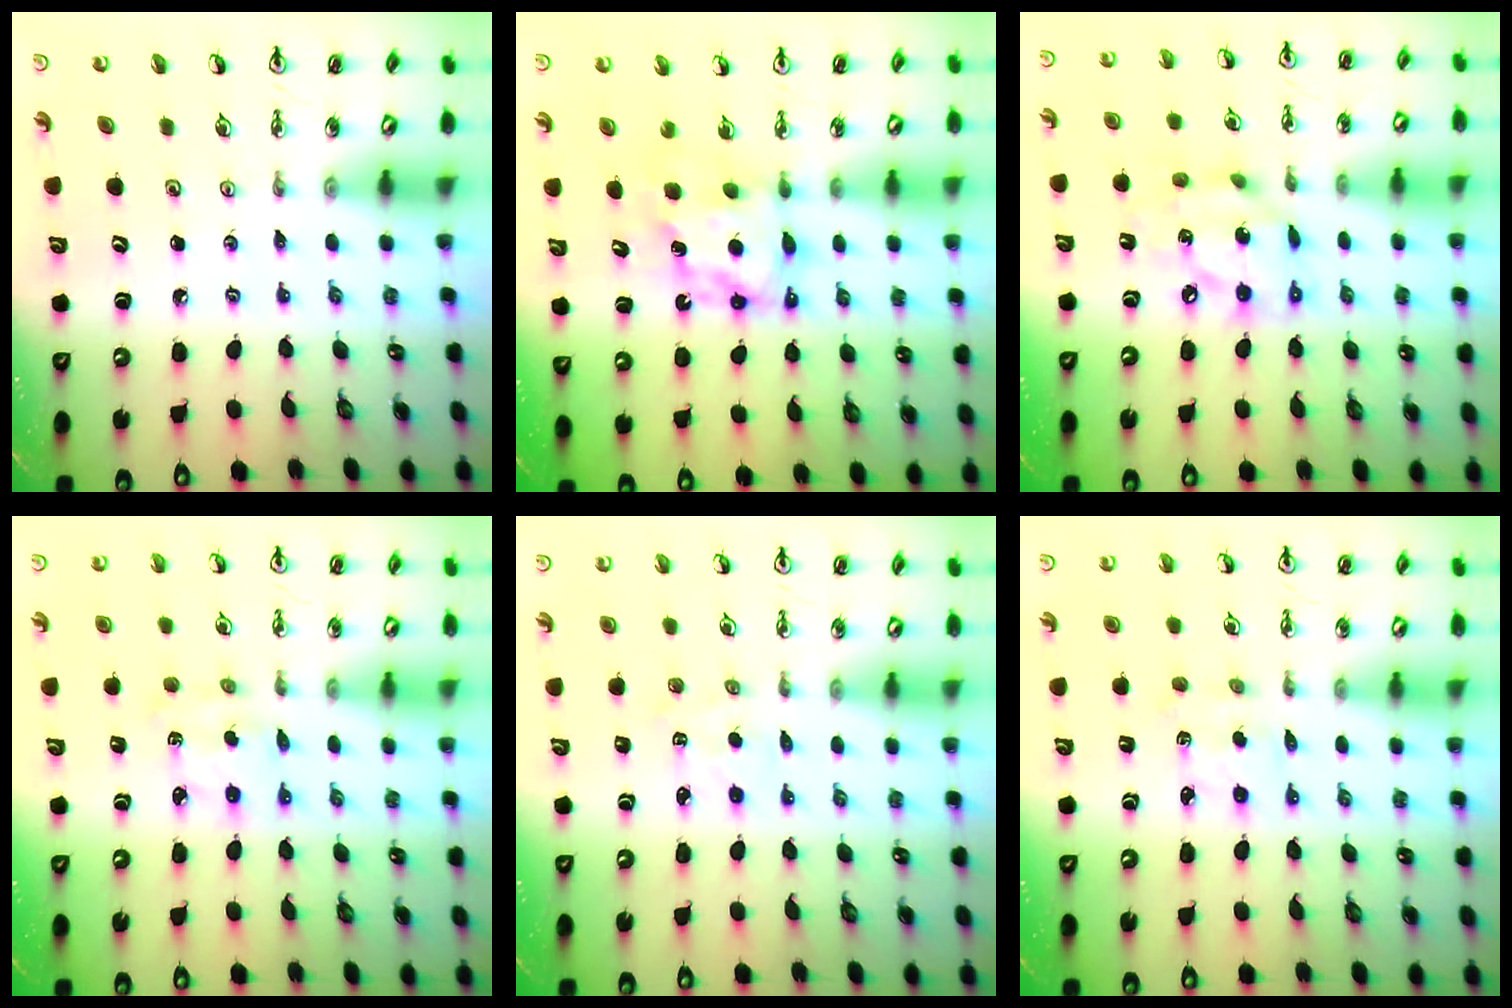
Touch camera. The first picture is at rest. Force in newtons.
{"total": 6.2, "press": 6.2, "slide": 0.2}
{"total": 13.1, "press": 13.1, "slide": 1.4}
{"total": 2.0, "press": 1.9, "slide": 0.5}
{"total": 1.2, "press": 1.2, "slide": 0.2}
{"total": 1.7, "press": 1.5, "slide": 0.8}